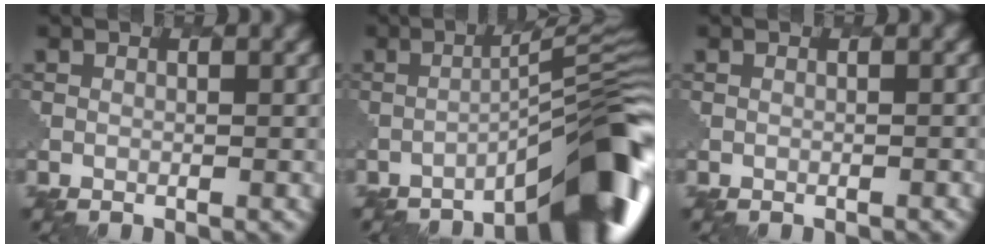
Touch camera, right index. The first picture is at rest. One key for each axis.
{"total": 10.5, "fx": -6.7, "fy": 1.6, "fz": 7.9, "tx": -0.094, "ty": 0.026, "tz": -0.103}
{"total": 0.5, "fx": -0.5, "fy": 0.1, "fz": 0.2, "tx": 0.001, "ty": -0.001, "tz": -0.006}